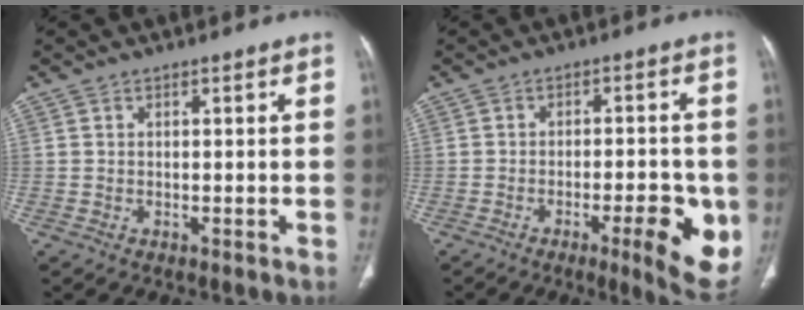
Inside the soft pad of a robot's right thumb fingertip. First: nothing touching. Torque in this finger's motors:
{"motor_torque": [-0.32, 0.11, 0.38, 0.21, 0.04]}